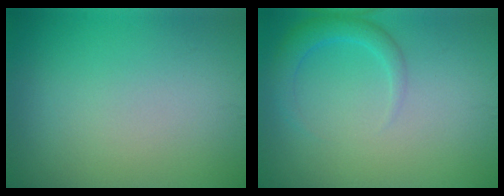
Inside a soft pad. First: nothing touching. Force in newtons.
{"total": 2.2, "press": 2.2, "slide": 0.3}